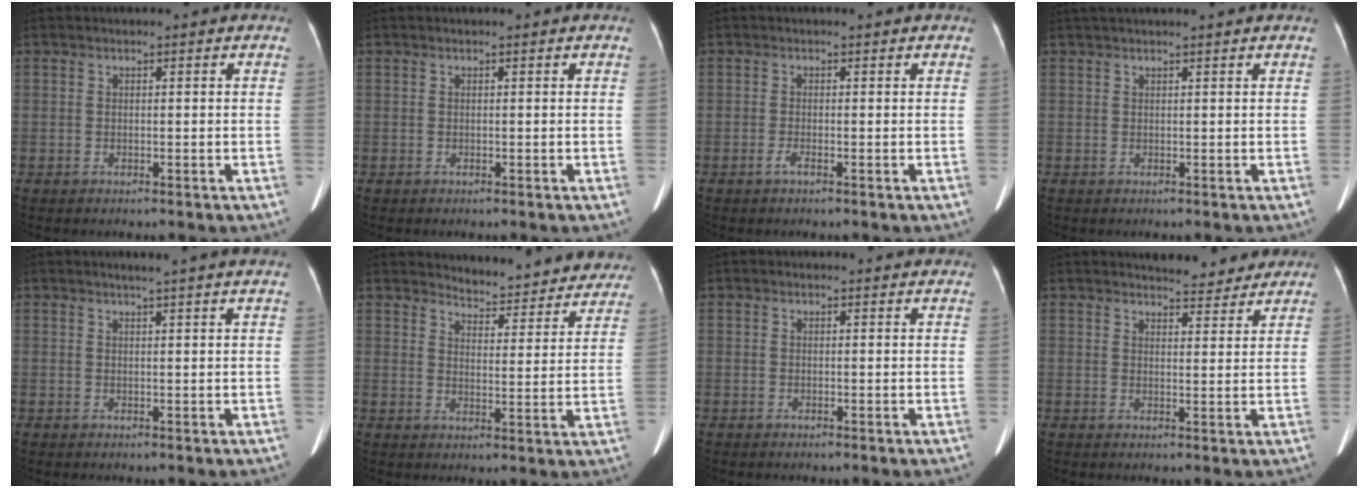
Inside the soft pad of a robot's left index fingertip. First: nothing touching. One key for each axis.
{"total": 0.0}
{"total": 0.9, "fx": -0.6, "fy": 0.0, "fz": 0.6, "tx": -0.016, "ty": -0.002, "tz": -0.010}
{"total": 5.3, "fx": 4.8, "fy": 0.3, "fz": 2.2, "tx": -0.027, "ty": 0.047, "tz": 0.068}
{"total": 4.6, "fx": 3.9, "fy": -0.7, "fz": 2.4, "tx": -0.033, "ty": 0.011, "tz": 0.045}
{"total": 14.4, "fx": 13.9, "fy": 3.2, "fz": 2.2, "tx": -0.001, "ty": -0.036, "tz": 0.150}
{"total": 1.7, "fx": 1.5, "fy": 0.7, "fz": 0.0, "tx": -0.007, "ty": 0.007, "tz": 0.008}
{"total": 6.4, "fx": 6.1, "fy": 1.5, "fz": 1.2, "tx": -0.015, "ty": -0.002, "tz": 0.070}